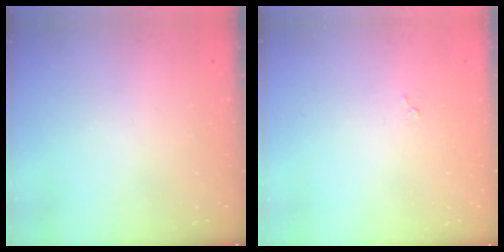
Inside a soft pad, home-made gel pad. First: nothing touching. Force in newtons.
{"total": 3.5, "press": 3.5, "slide": 0.1}